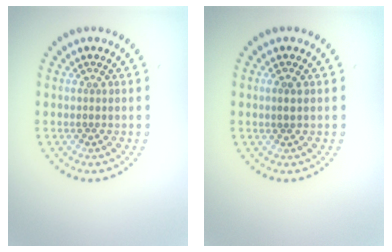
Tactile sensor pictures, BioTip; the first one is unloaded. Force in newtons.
{"total": 0.9, "press": 0.9, "slide": 0.1}